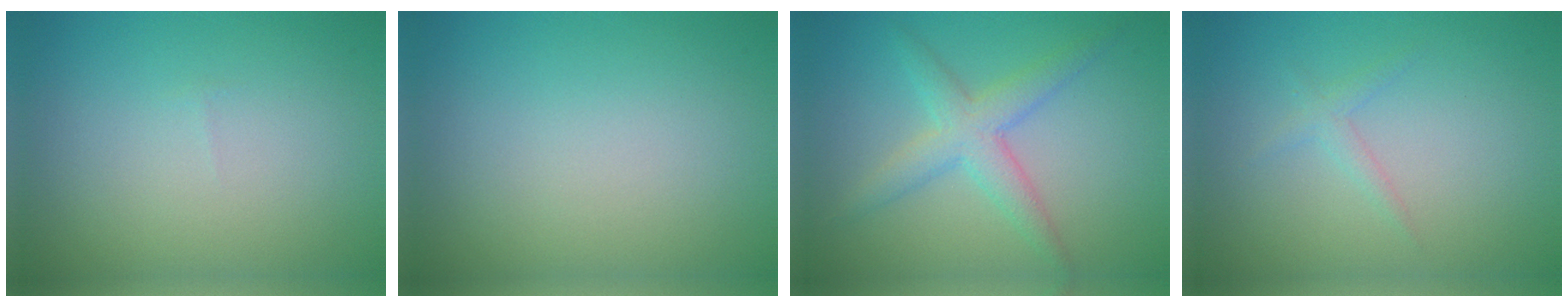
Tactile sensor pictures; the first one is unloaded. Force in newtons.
{"total": 0.0}
{"total": 3.7, "press": 3.7, "slide": 0.0}
{"total": 1.1, "press": 1.1, "slide": 0.0}